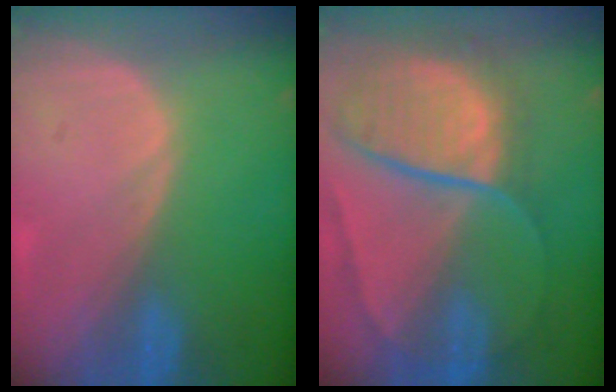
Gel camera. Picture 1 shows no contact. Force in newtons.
{"total": 10.7, "press": 8.9, "slide": 5.9}